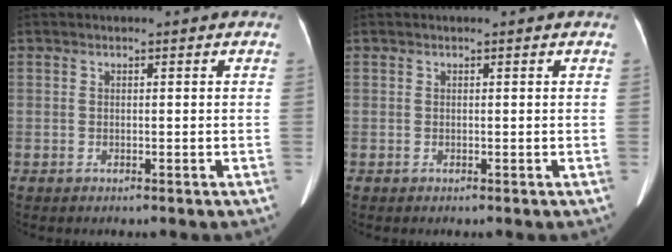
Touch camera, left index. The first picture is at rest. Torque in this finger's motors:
{"motor_torque": [0.12, 0.06, 0.04, 0.02]}